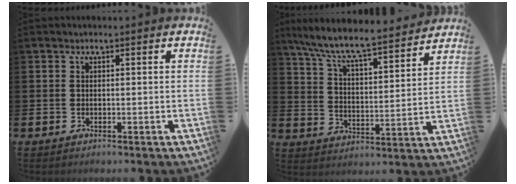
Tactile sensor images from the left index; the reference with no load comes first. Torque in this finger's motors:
{"motor_torque": [1.06, -1.08, 0.86, 0.21]}